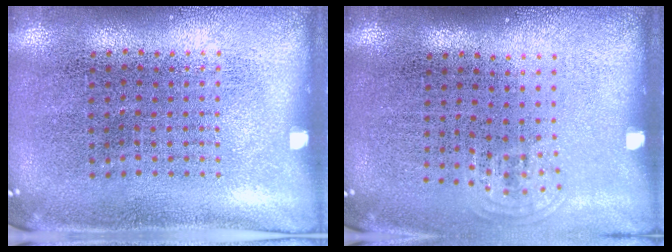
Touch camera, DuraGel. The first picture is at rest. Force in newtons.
{"total": 0.8, "press": 0.5, "slide": 0.6}